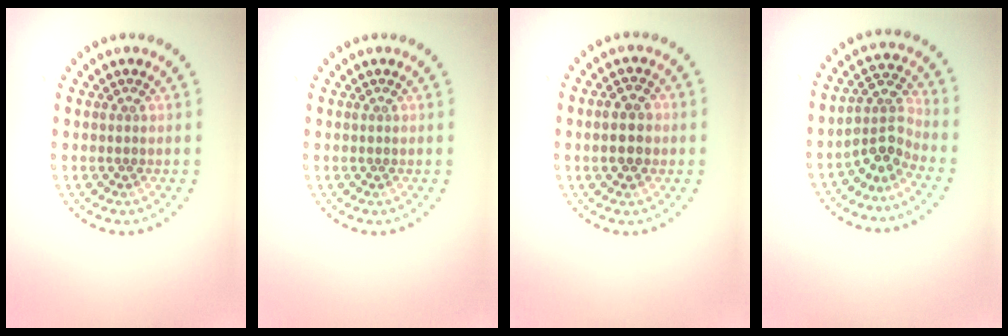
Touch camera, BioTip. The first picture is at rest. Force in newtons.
{"total": 0.0}
{"total": 2.7, "press": 2.7, "slide": 0.3}
{"total": 3.1, "press": 2.3, "slide": 2.1}